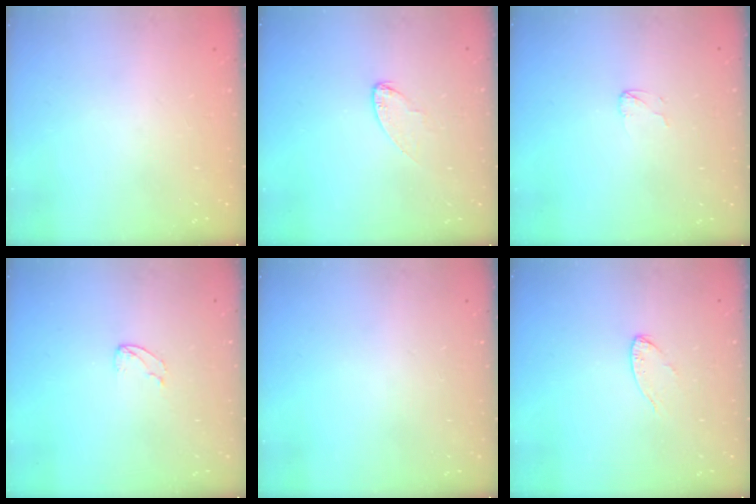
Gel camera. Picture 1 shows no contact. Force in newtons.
{"total": 4.7, "press": 4.6, "slide": 0.4}
{"total": 2.9, "press": 2.9, "slide": 0.2}
{"total": 2.5, "press": 2.5, "slide": 0.2}
{"total": 0.0}
{"total": 5.6, "press": 5.6, "slide": 0.5}